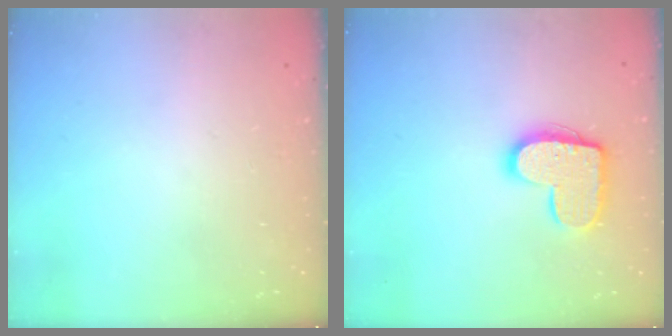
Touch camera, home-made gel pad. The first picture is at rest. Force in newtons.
{"total": 13.7, "press": 13.7, "slide": 0.6}